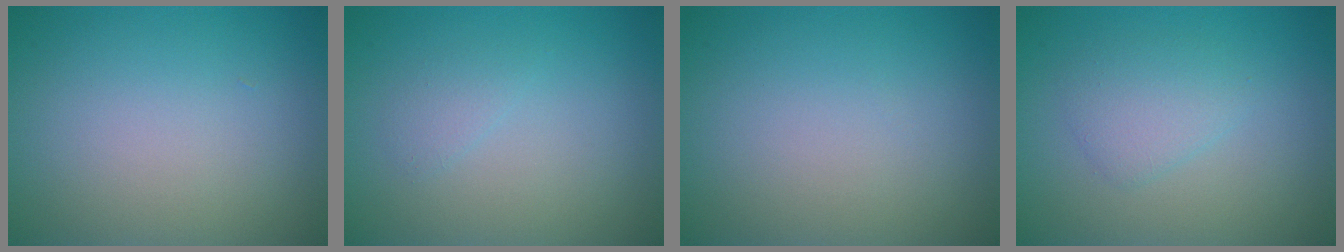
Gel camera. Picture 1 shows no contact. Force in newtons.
{"total": 0.9, "press": 0.9, "slide": 0.1}
{"total": 0.0}
{"total": 2.2, "press": 2.2, "slide": 0.0}